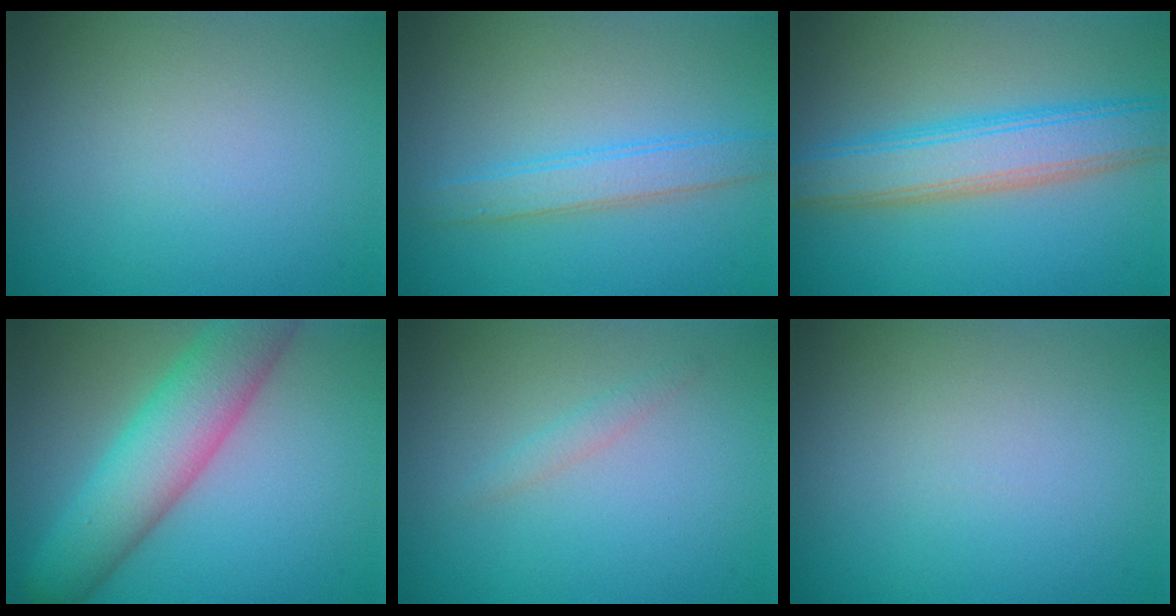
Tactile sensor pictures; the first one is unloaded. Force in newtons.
{"total": 2.7, "press": 2.7, "slide": 0.1}
{"total": 6.0, "press": 6.0, "slide": 0.1}
{"total": 7.3, "press": 7.3, "slide": 0.3}
{"total": 0.9, "press": 0.8, "slide": 0.0}
{"total": 0.0}